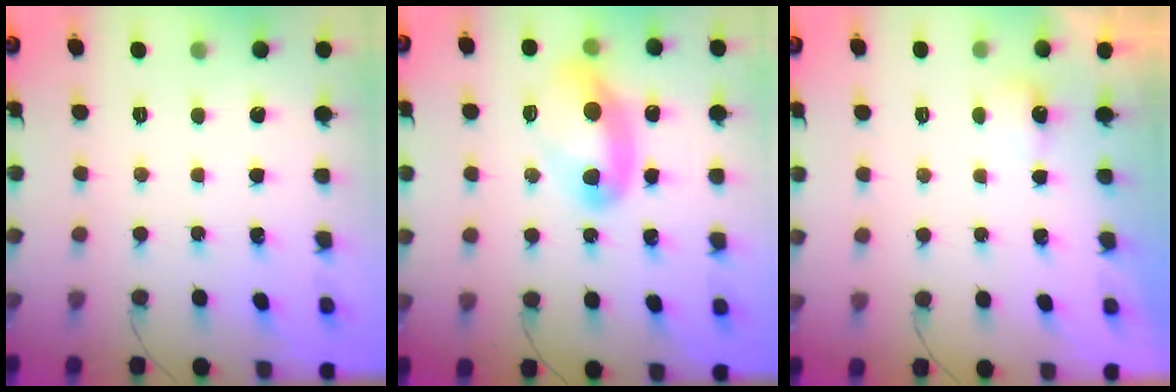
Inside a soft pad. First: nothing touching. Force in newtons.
{"total": 11.4, "press": 11.4, "slide": 0.9}
{"total": 2.4, "press": 2.3, "slide": 0.6}